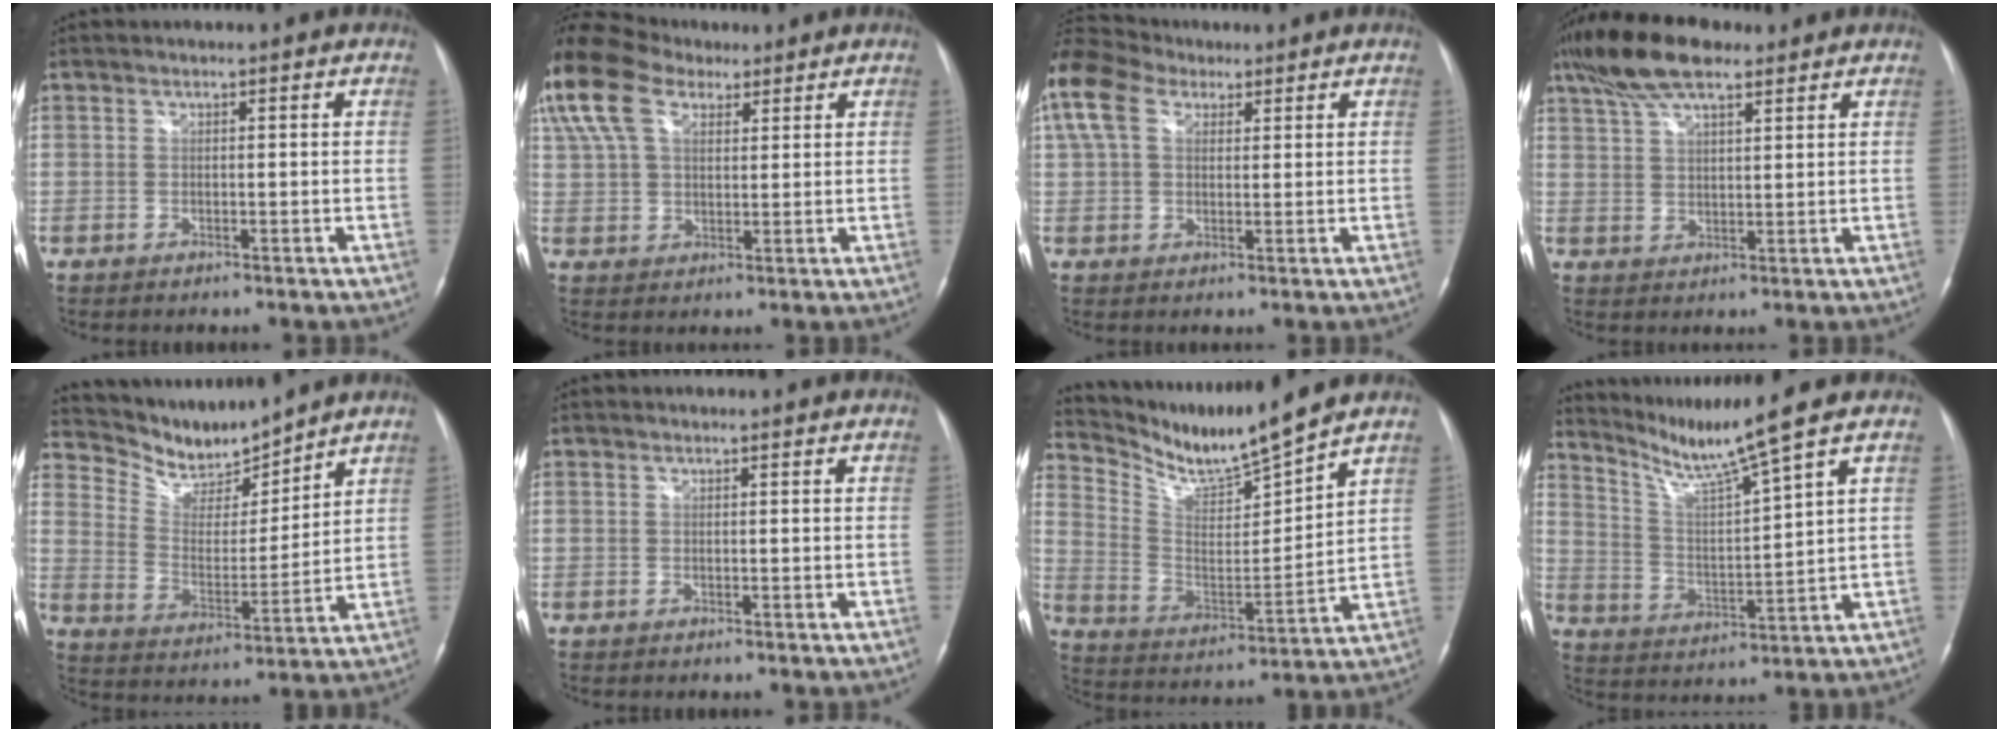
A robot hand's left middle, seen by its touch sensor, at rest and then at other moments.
{"total": 26.9, "force": [15.6, 17.1, 13.6], "torque": [-0.414, 0.107, 0.291]}
{"total": 16.9, "force": [9.6, 10.9, 8.6], "torque": [-0.251, 0.084, 0.182]}
{"total": 10.7, "force": [7.8, 3.3, 6.6], "torque": [-0.133, 0.026, 0.141]}
{"total": 10.3, "force": [10.0, 1.7, 1.8], "torque": [-0.042, -0.005, 0.193]}
{"total": 0.0}
{"total": 12.2, "force": [11.4, -0.9, 4.1], "torque": [-0.091, -0.014, 0.219]}
{"total": 9.3, "force": [7.8, -2.7, 4.2], "torque": [-0.081, -0.019, 0.151]}